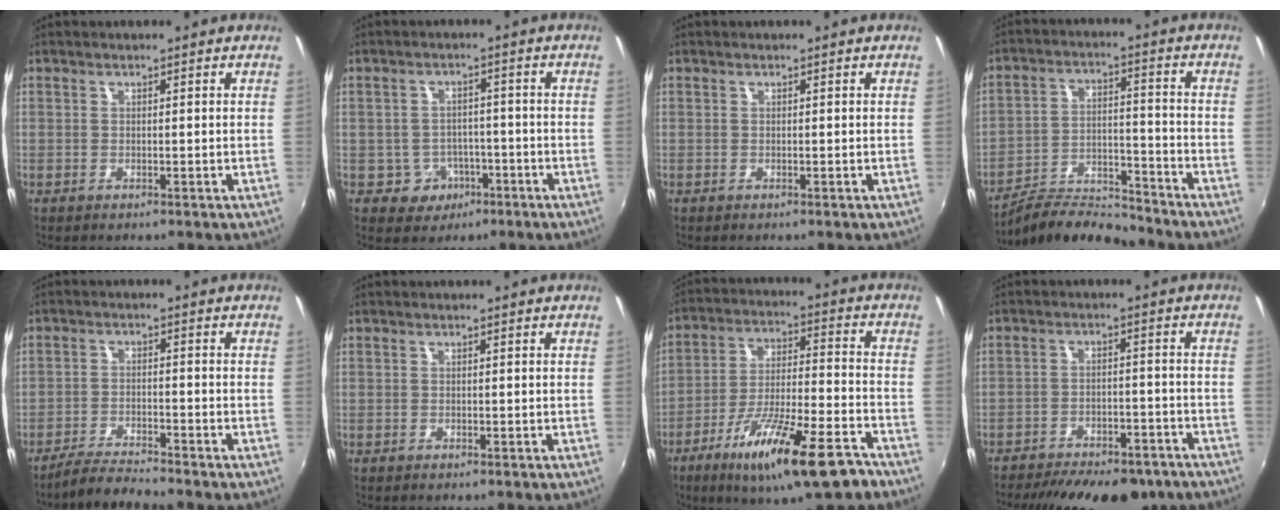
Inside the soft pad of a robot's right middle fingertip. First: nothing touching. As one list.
[{"total": 5.5, "force": [-2.6, 4.7, 0.9], "torque": [-0.030, 0.012, -0.028]}, {"total": 0.0}, {"total": 10.9, "force": [-10.5, 1.8, 2.3], "torque": [-0.057, 0.006, -0.183]}, {"total": 5.3, "force": [-5.0, -0.2, 1.5], "torque": [-0.052, -0.007, -0.095]}, {"total": 0.0}, {"total": 18.1, "force": [-11.5, 3.0, 13.6], "torque": [-0.246, -0.043, -0.190]}, {"total": 19.5, "force": [-15.4, 7.2, 9.6], "torque": [-0.190, -0.025, -0.199]}]